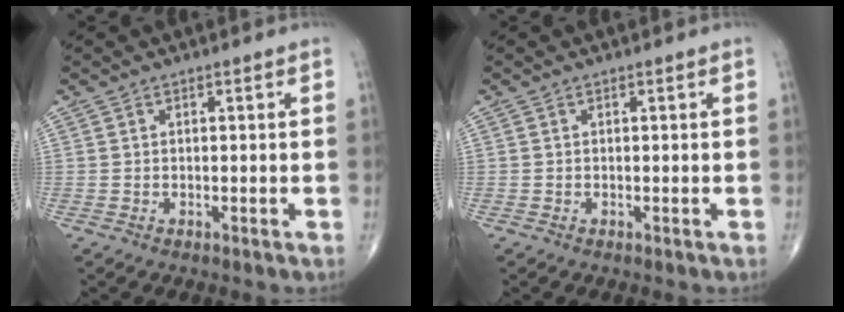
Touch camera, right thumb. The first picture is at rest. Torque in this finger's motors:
{"motor_torque": [-0.16, 0.15, 0.05, 0.03, -0.04]}